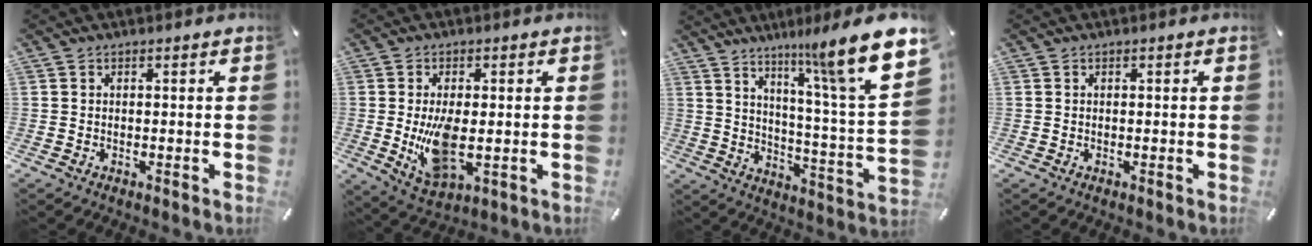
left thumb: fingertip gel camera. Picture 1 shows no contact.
{"total": 10.6, "force": [-0.4, 5.5, 9.1], "torque": [-0.184, -0.017, -0.006]}
{"total": 16.2, "force": [11.0, 1.2, 11.8], "torque": [-0.184, -0.094, 0.162]}
{"total": 0.0}